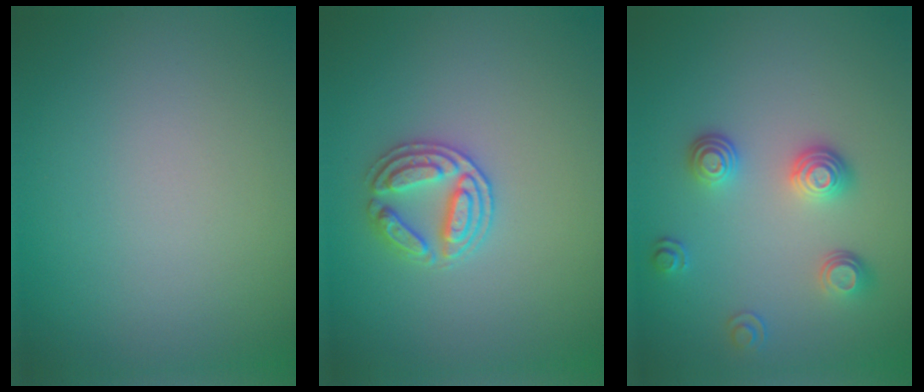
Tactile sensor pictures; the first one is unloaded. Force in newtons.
{"total": 2.7, "press": 2.6, "slide": 0.7}
{"total": 3.1, "press": 2.6, "slide": 1.8}